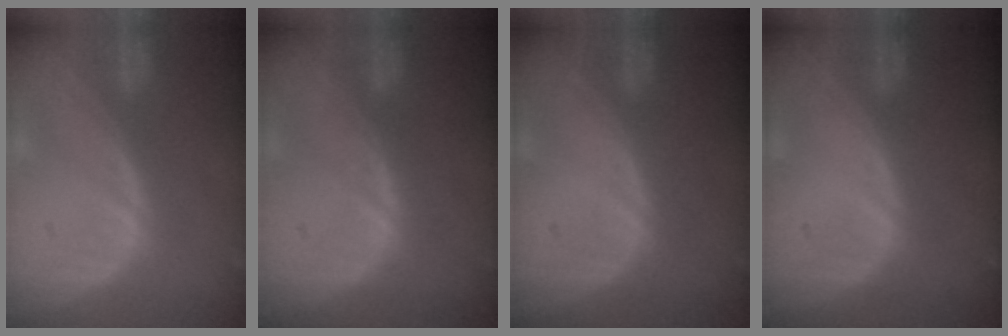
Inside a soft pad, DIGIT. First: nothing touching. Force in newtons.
{"total": 0.8, "press": 0.8, "slide": 0.3}
{"total": 0.0}
{"total": 0.0}